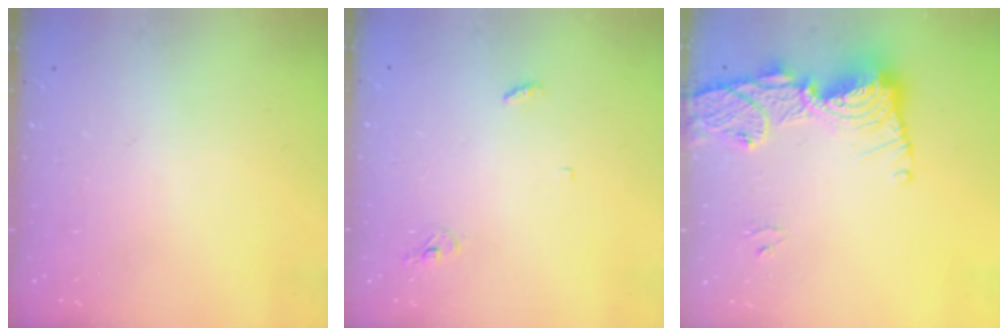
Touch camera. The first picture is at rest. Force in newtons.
{"total": 3.1, "press": 3.1, "slide": 0.2}
{"total": 17.4, "press": 17.3, "slide": 1.4}